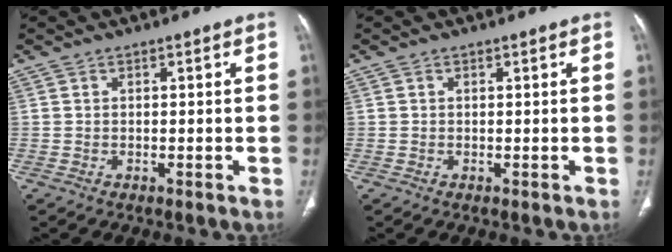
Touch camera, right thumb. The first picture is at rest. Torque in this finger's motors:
{"motor_torque": [-0.27, 0.04, -0.21, 0.14, 0.03]}